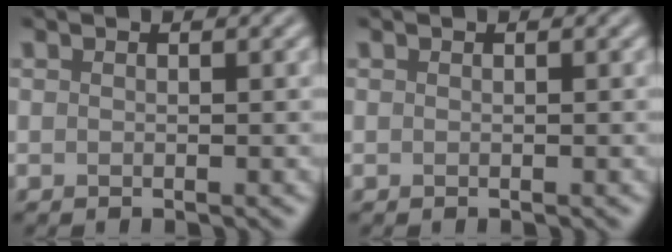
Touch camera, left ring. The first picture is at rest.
{"total": 0.0}